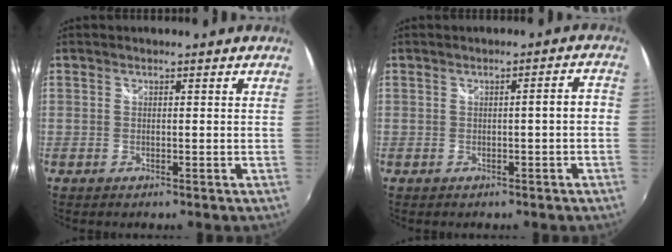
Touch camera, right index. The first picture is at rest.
{"total": 2.6, "force": [-0.8, -0.1, 2.5], "torque": [-0.039, 0.010, -0.003]}